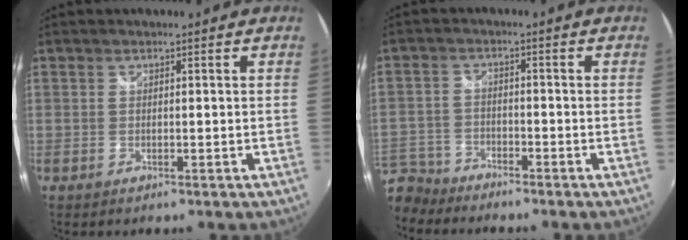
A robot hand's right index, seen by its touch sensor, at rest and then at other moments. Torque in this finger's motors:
{"motor_torque": [-0.18, -0.03, -1.04, -0.21]}